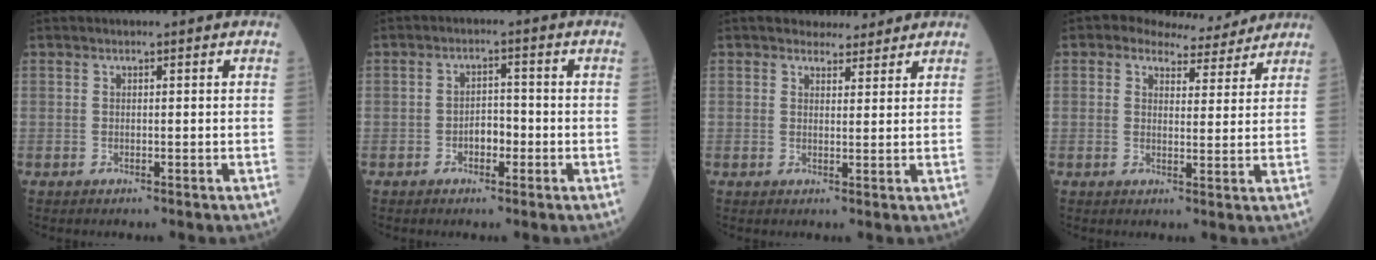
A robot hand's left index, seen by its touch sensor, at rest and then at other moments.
{"total": 3.0, "force": [-1.3, 1.7, 2.2], "torque": [-0.033, 0.008, -0.025]}
{"total": 3.5, "force": [3.1, 1.5, 0.4], "torque": [-0.002, 0.003, 0.042]}
{"total": 6.4, "force": [5.7, 2.7, 1.2], "torque": [-0.018, 0.010, 0.071]}